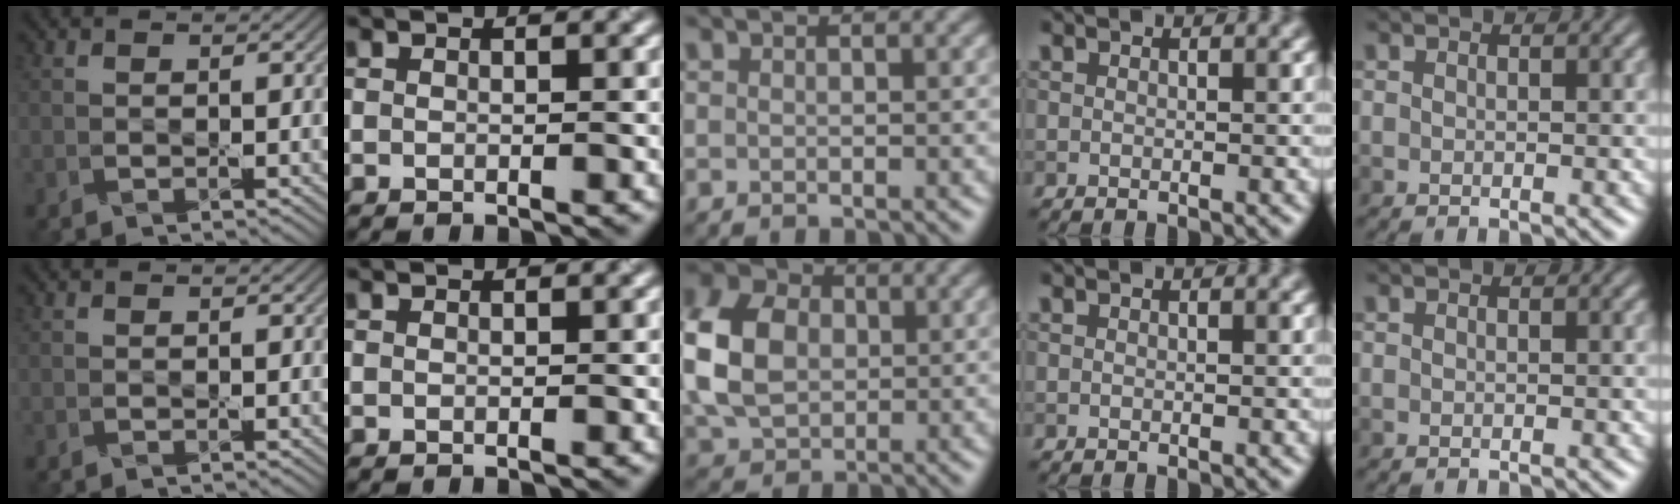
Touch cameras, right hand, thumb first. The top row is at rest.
{"middle": {"total": 9.7, "force": [0.7, 7.3, 6.4], "torque": [-0.163, 0.016, 0.004]}}